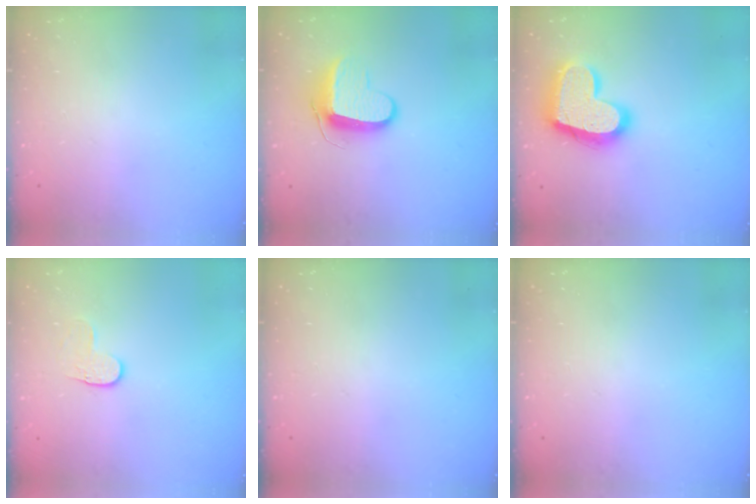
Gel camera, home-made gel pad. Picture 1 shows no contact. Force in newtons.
{"total": 10.0, "press": 10.0, "slide": 0.2}
{"total": 19.1, "press": 19.0, "slide": 1.3}
{"total": 3.4, "press": 3.4, "slide": 0.3}
{"total": 0.0}
{"total": 0.0}